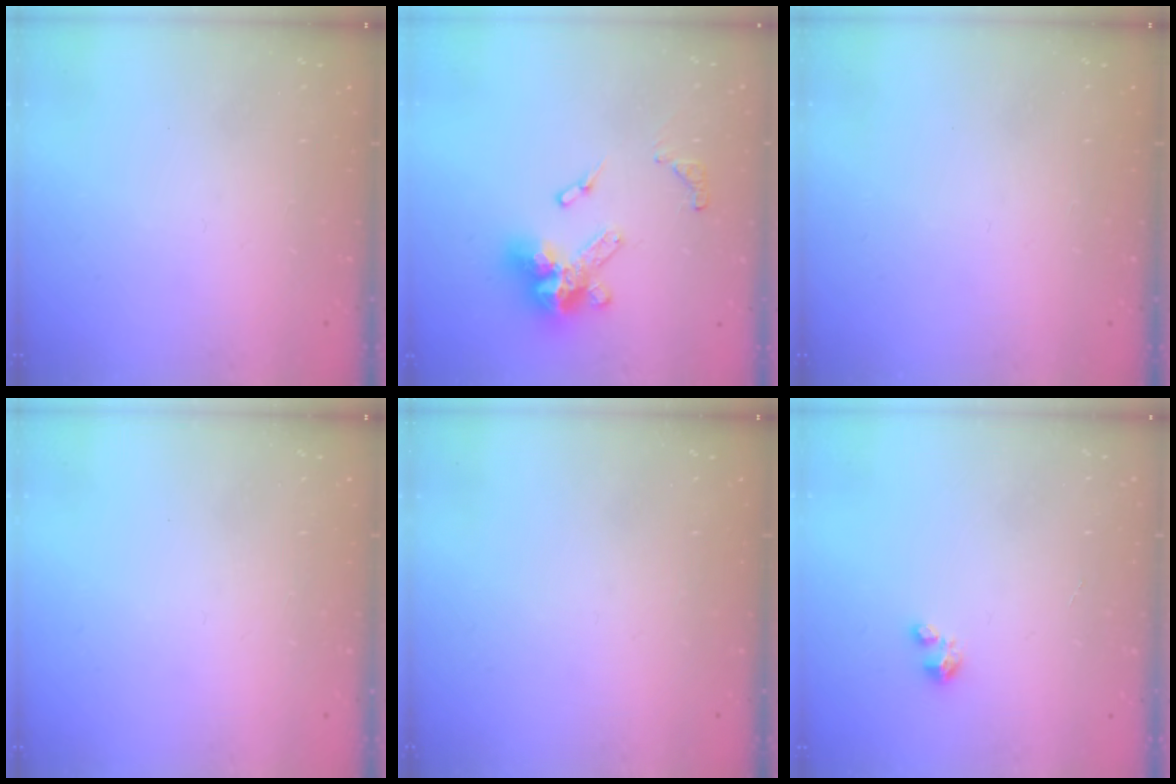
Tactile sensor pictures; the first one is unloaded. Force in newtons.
{"total": 13.7, "press": 13.6, "slide": 1.5}
{"total": 0.0}
{"total": 0.0}
{"total": 0.0}
{"total": 1.5, "press": 1.5, "slide": 0.1}